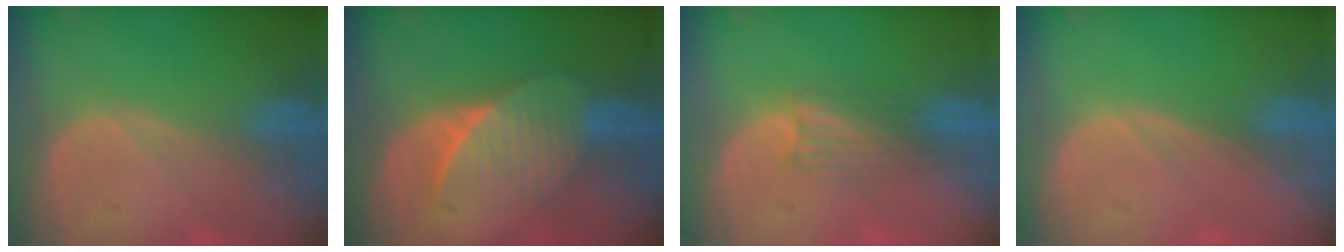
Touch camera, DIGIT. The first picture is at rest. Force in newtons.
{"total": 7.4, "press": 6.7, "slide": 3.0}
{"total": 3.3, "press": 2.9, "slide": 1.5}
{"total": 0.0}